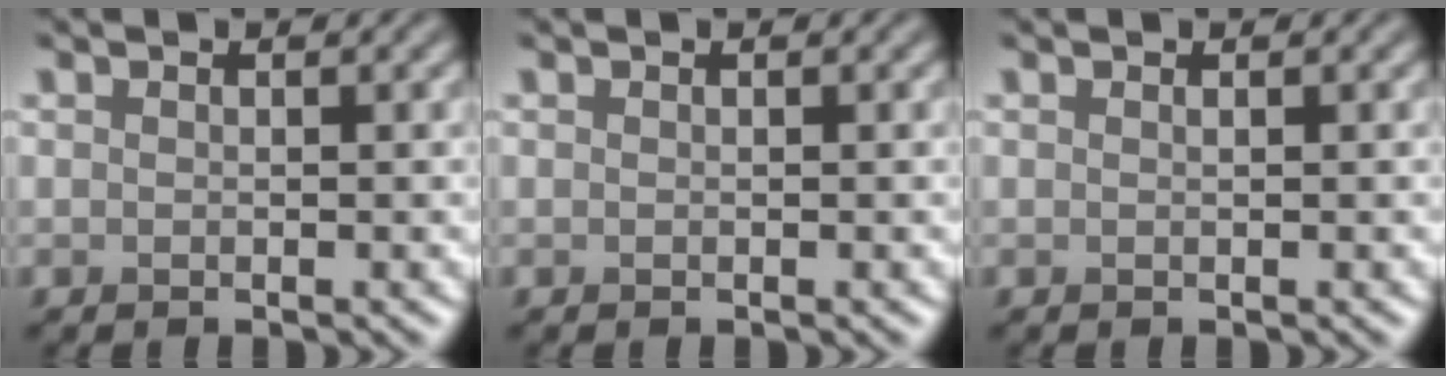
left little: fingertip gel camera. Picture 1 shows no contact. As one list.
[{"total": 0.0}, {"total": 0.0}]